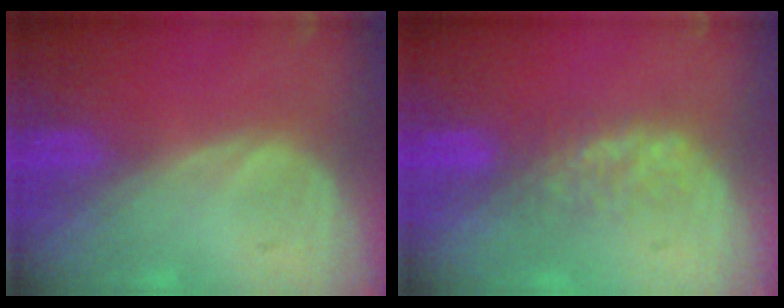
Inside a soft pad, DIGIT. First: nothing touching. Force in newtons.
{"total": 3.2, "press": 3.2, "slide": 0.5}